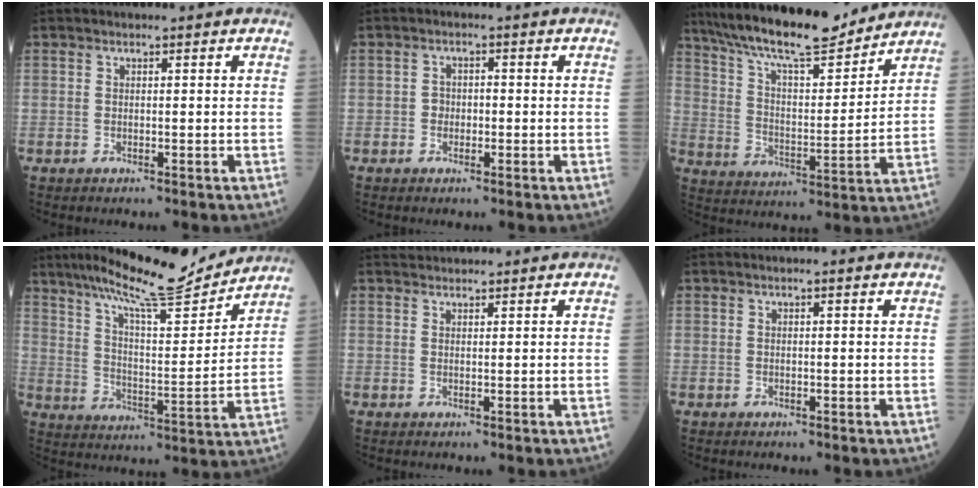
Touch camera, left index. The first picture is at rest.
{"total": 2.1, "force": [-0.4, 1.7, 1.2], "torque": [-0.020, 0.010, -0.005]}
{"total": 19.1, "force": [16.6, 3.1, 8.9], "torque": [-0.163, 0.012, 0.277]}
{"total": 17.2, "force": [15.2, 1.8, 7.8], "torque": [-0.136, 0.001, 0.242]}
{"total": 4.9, "force": [4.6, 1.1, 1.1], "torque": [-0.011, 0.037, 0.073]}
{"total": 1.1, "force": [0.9, 0.3, 0.6], "torque": [-0.015, 0.011, 0.014]}